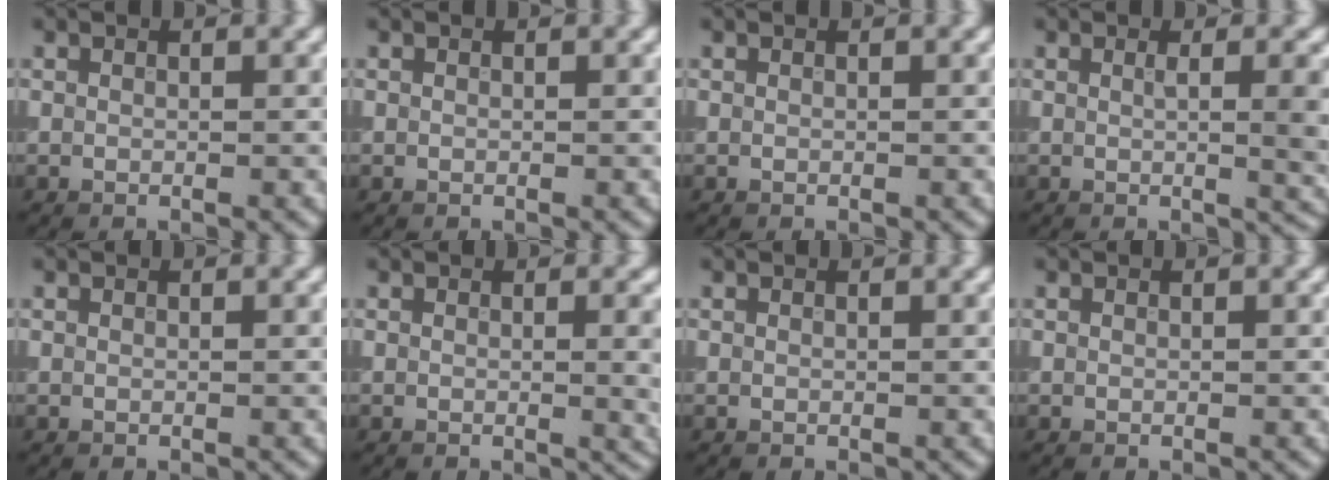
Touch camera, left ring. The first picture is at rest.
{"total": 0.0}
{"total": 0.0}
{"total": 4.1, "force": [0.3, 1.3, 3.9], "torque": [-0.041, 0.001, 0.005]}
{"total": 0.0}
{"total": 2.6, "force": [0.1, 0.8, 2.5], "torque": [-0.023, -0.003, -0.001]}
{"total": 0.0}
{"total": 0.0}